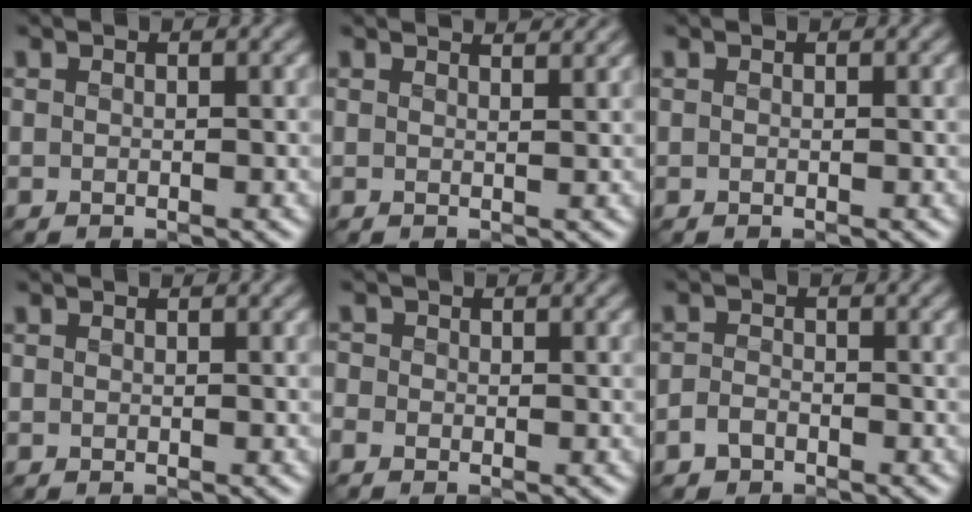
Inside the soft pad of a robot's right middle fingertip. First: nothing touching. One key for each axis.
{"total": 2.3, "fx": 2.1, "fy": 0.3, "fz": 0.7, "tx": -0.006, "ty": 0.005, "tz": 0.018}
{"total": 0.0}
{"total": 0.0}
{"total": 1.3, "fx": -0.8, "fy": 1.0, "fz": 0.3, "tx": -0.003, "ty": -0.004, "tz": -0.021}
{"total": 1.7, "fx": -1.3, "fy": 1.0, "fz": 0.6, "tx": -0.011, "ty": 0.001, "tz": -0.031}